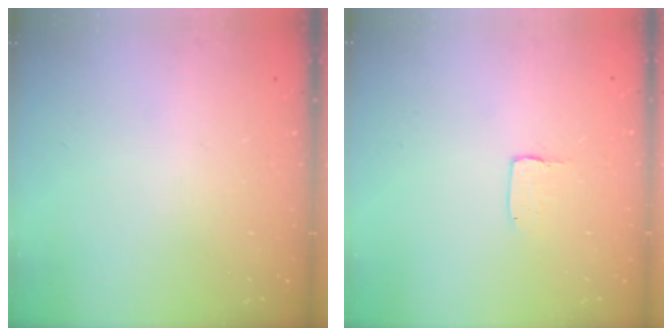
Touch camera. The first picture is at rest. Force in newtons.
{"total": 1.7, "press": 1.6, "slide": 0.1}